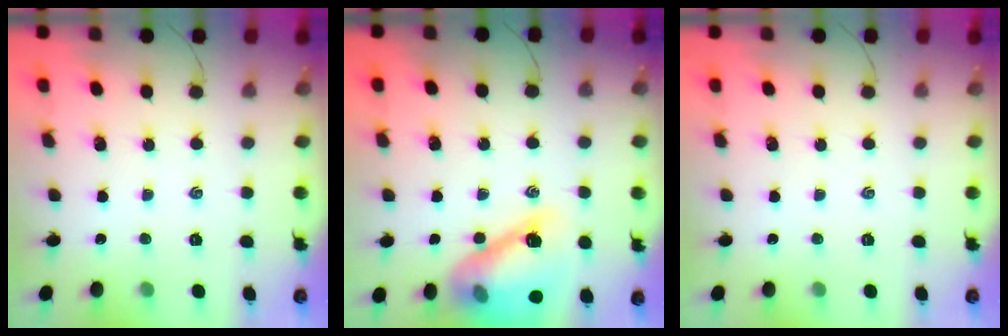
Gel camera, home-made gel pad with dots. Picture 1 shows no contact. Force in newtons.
{"total": 16.7, "press": 16.5, "slide": 2.9}
{"total": 0.0}